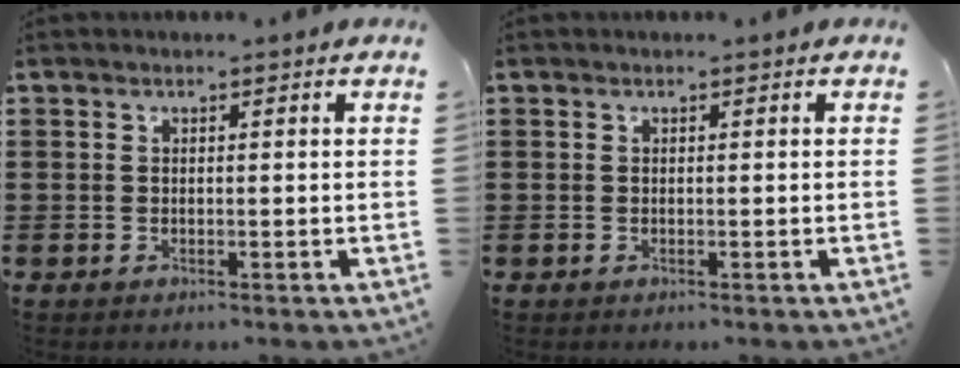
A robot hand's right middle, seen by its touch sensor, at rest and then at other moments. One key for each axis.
{"total": 0.0}